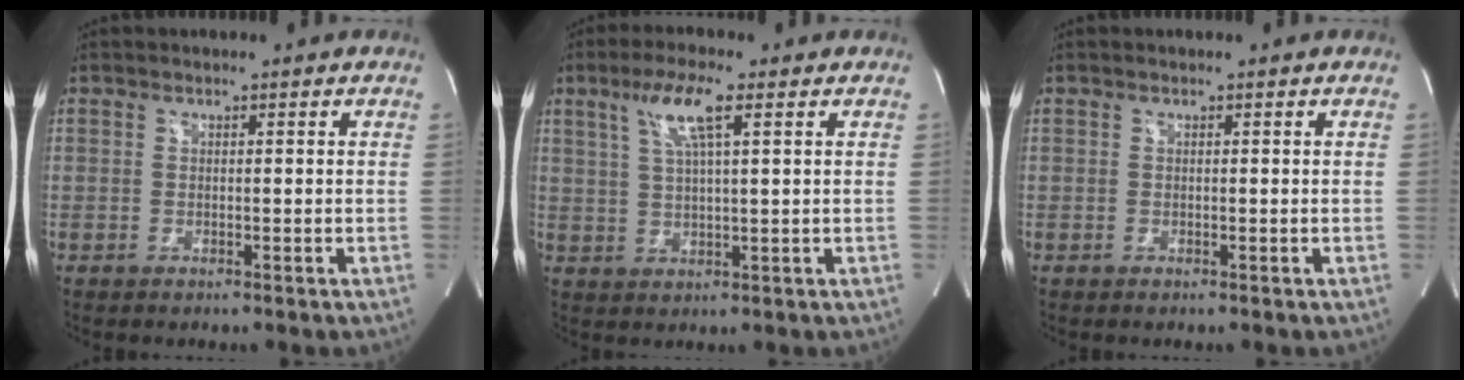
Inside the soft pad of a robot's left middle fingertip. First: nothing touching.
{"total": 6.8, "force": [3.2, 0.4, 6.0], "torque": [-0.128, 0.006, 0.064]}
{"total": 0.0}